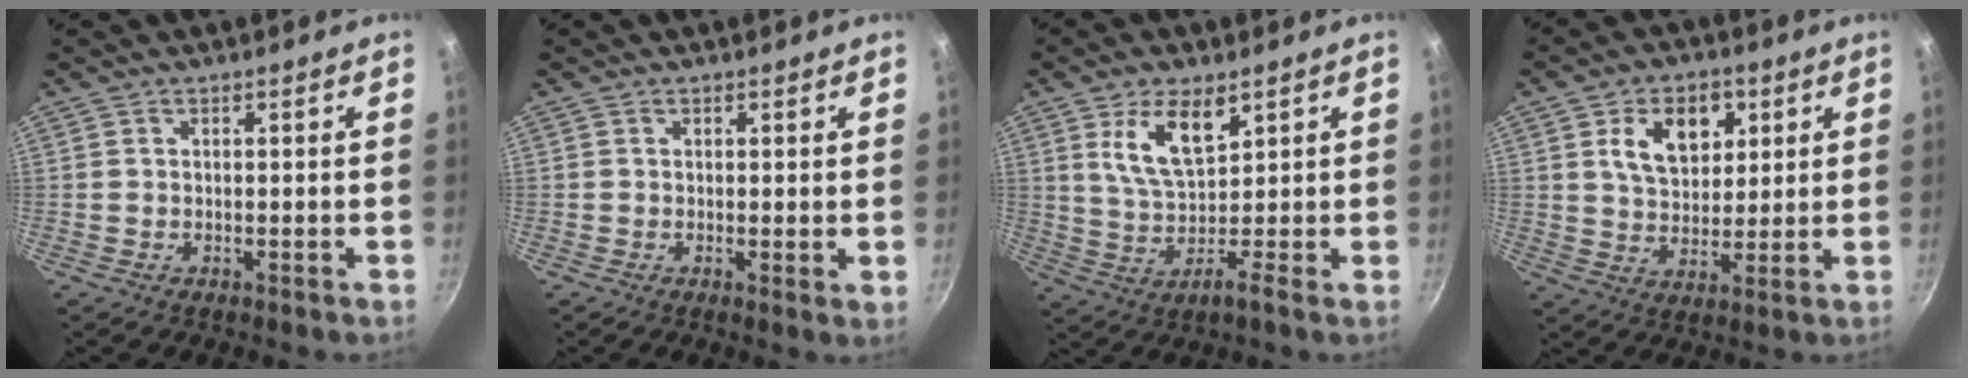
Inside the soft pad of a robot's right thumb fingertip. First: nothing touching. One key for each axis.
{"total": 1.2, "fx": 0.4, "fy": 0.3, "fz": 1.1, "tx": -0.015, "ty": -0.009, "tz": 0.001}
{"total": 7.7, "fx": 3.3, "fy": 3.6, "fz": 6.0, "tx": -0.097, "ty": -0.009, "tz": 0.060}
{"total": 10.9, "fx": 3.8, "fy": 7.4, "fz": 7.0, "tx": -0.079, "ty": -0.013, "tz": 0.060}